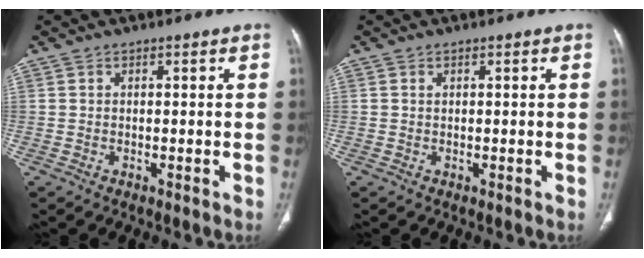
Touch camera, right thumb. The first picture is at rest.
{"total": 0.0}